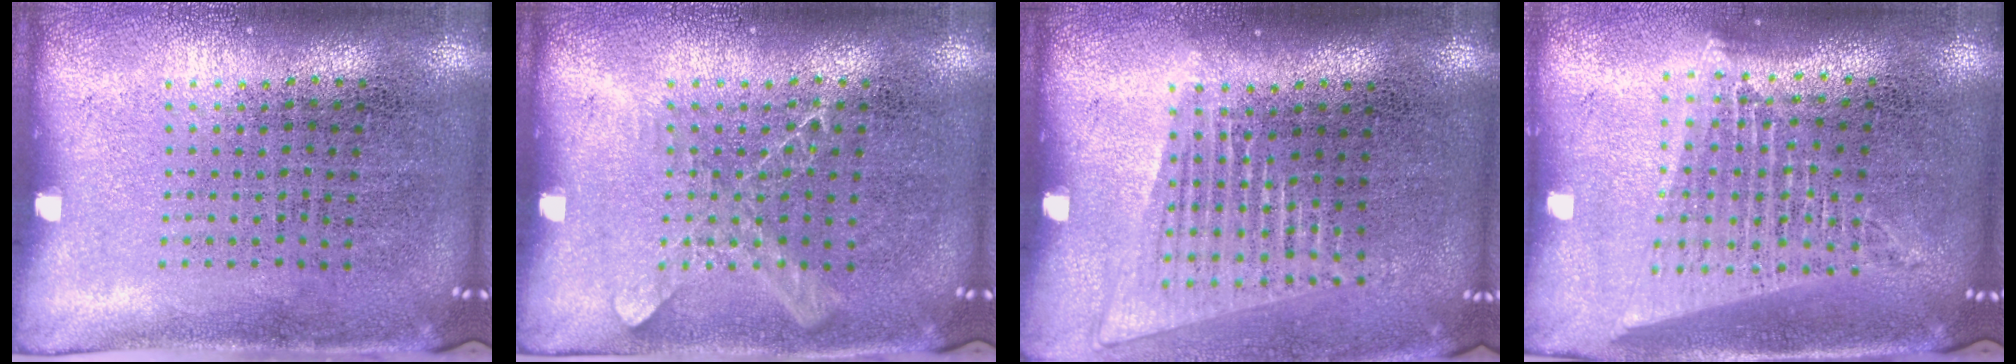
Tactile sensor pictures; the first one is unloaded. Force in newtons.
{"total": 1.1, "press": 1.1, "slide": 0.2}
{"total": 1.4, "press": 1.3, "slide": 0.6}
{"total": 1.7, "press": 1.6, "slide": 0.8}